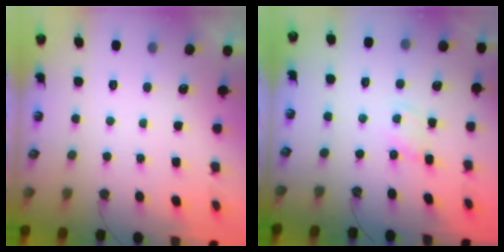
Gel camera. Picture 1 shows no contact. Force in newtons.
{"total": 1.6, "press": 1.6, "slide": 0.2}